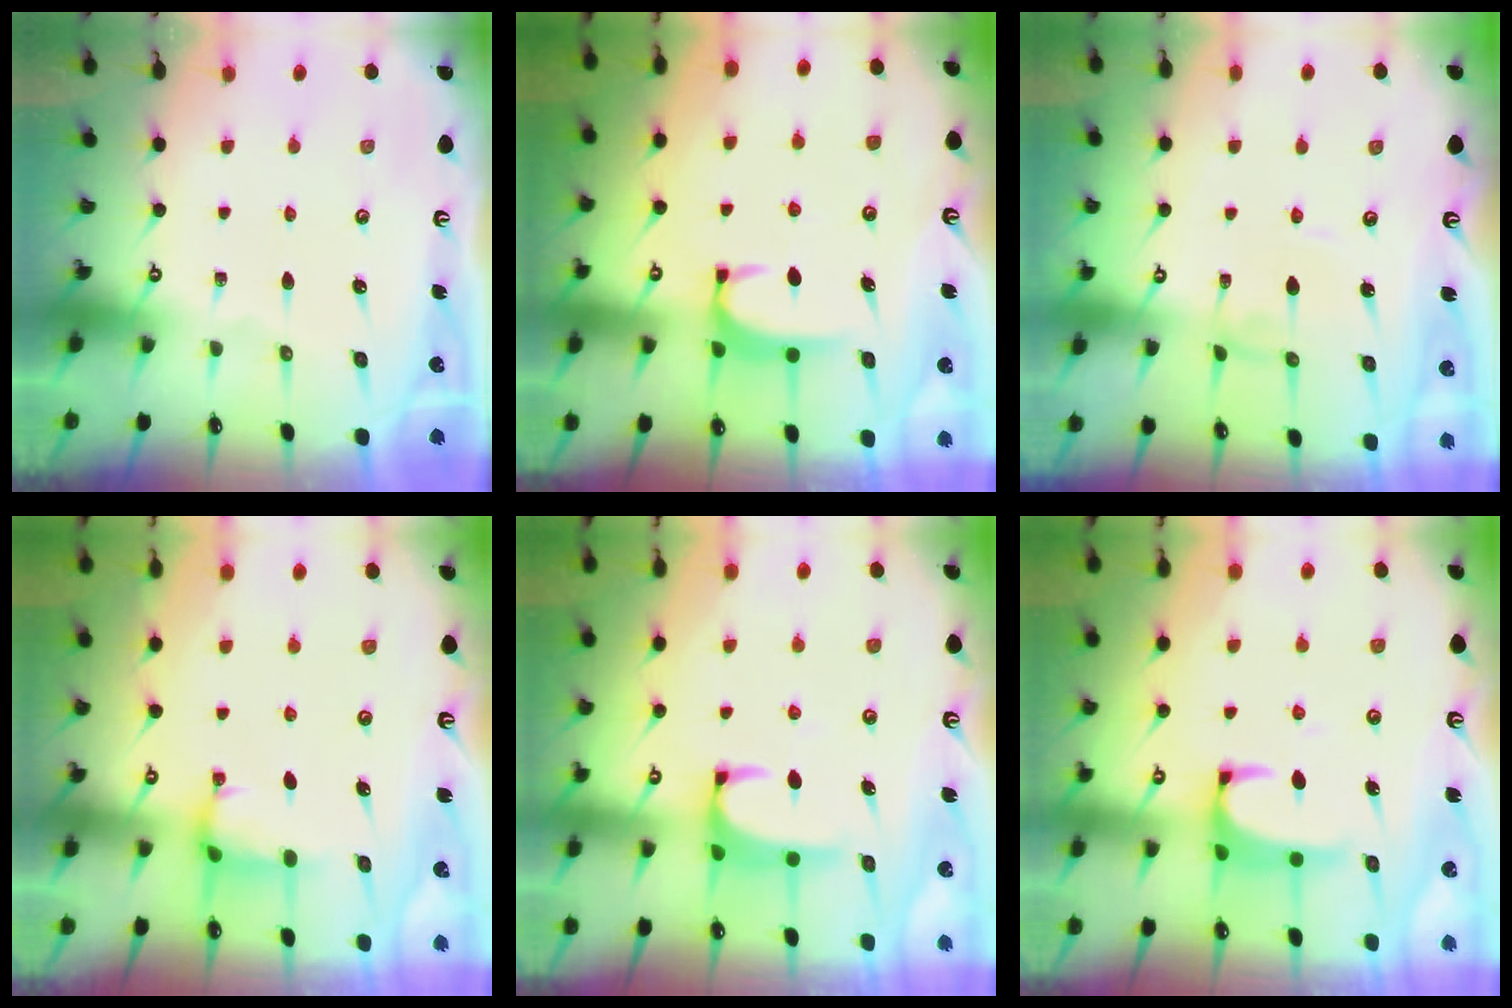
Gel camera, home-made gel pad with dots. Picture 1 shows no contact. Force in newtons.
{"total": 1.6, "press": 1.6, "slide": 0.5}
{"total": 0.0}
{"total": 2.6, "press": 2.6, "slide": 0.3}
{"total": 1.0, "press": 0.8, "slide": 0.4}
{"total": 1.4, "press": 1.3, "slide": 0.6}